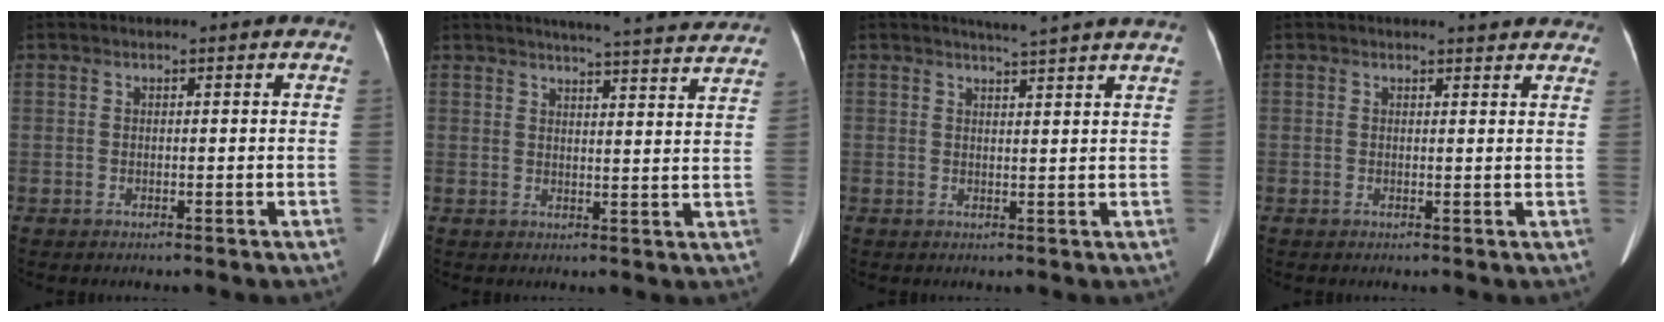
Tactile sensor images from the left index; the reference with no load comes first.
{"total": 17.9, "force": [16.5, 0.7, 6.9], "torque": [-0.093, -0.018, 0.195]}
{"total": 5.1, "force": [4.8, -0.3, 1.8], "torque": [-0.025, 0.013, 0.051]}
{"total": 4.4, "force": [4.1, 1.0, 1.3], "torque": [-0.009, 0.000, 0.030]}